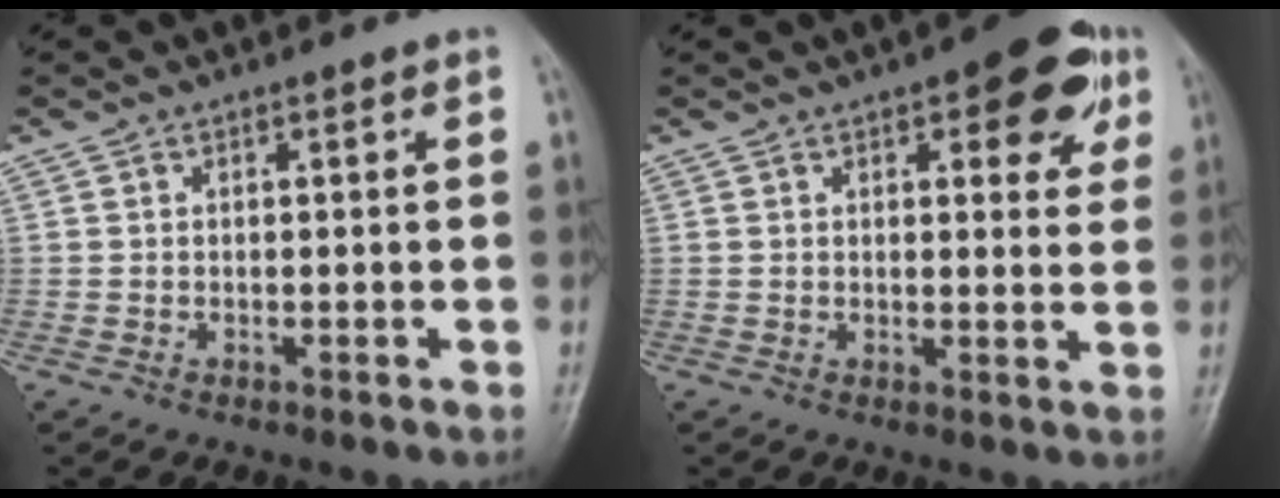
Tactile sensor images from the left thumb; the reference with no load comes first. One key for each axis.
{"total": 9.6, "fx": 4.6, "fy": 4.0, "fz": 7.4, "tx": -0.057, "ty": -0.011, "tz": 0.049}